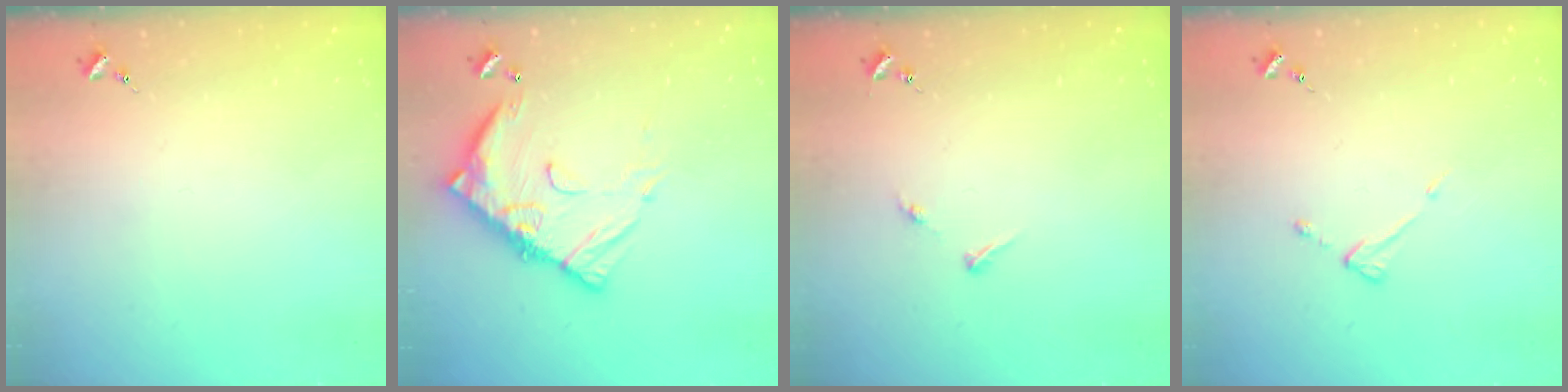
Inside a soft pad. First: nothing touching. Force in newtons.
{"total": 14.4, "press": 14.4, "slide": 1.3}
{"total": 5.2, "press": 5.2, "slide": 0.6}
{"total": 3.8, "press": 3.8, "slide": 0.4}